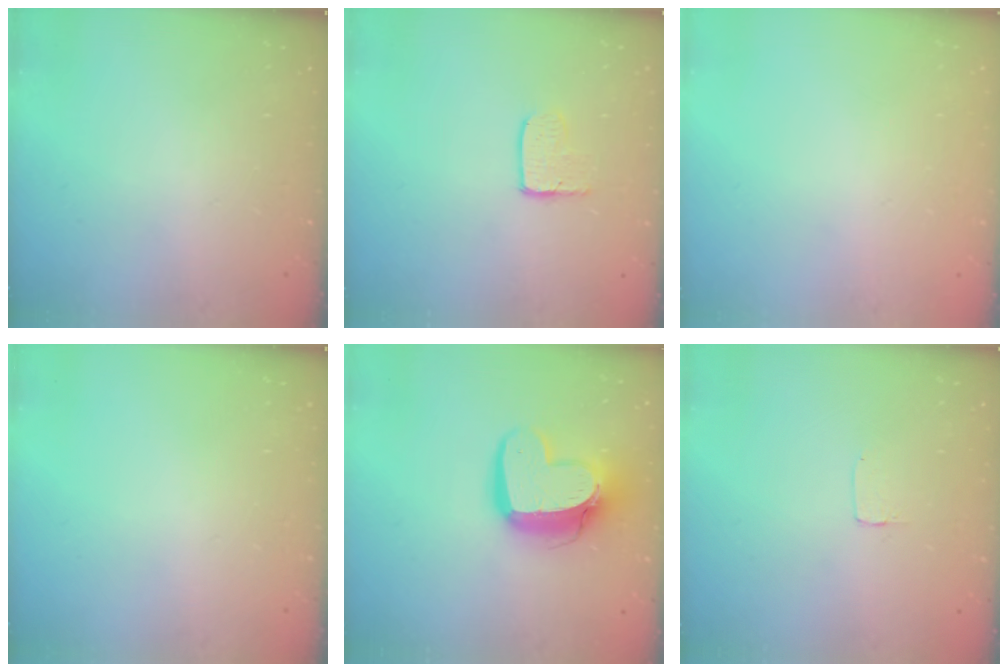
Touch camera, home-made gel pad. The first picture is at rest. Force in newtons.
{"total": 3.7, "press": 3.7, "slide": 0.2}
{"total": 0.0}
{"total": 0.0}
{"total": 14.7, "press": 14.6, "slide": 1.4}
{"total": 1.2, "press": 1.2, "slide": 0.0}